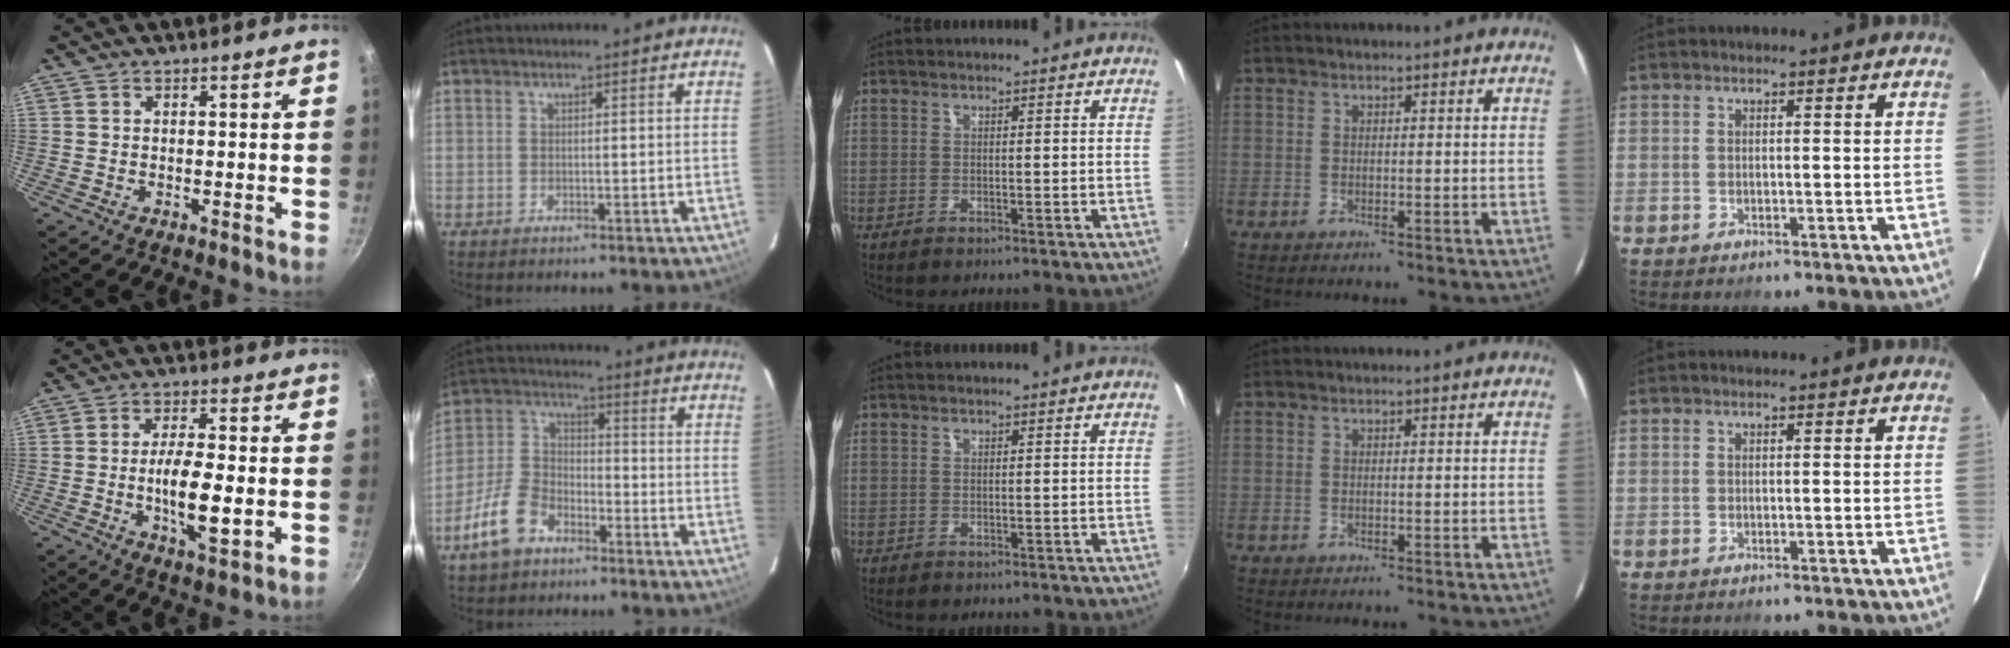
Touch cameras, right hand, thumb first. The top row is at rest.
{"thumb": {"total": 9.9, "force": [-1.4, 3.3, 9.3], "torque": [-0.166, 0.003, -0.025]}, "index": {"total": 10.4, "force": [-6.6, 6.0, 5.4], "torque": [-0.122, 0.019, -0.124]}}